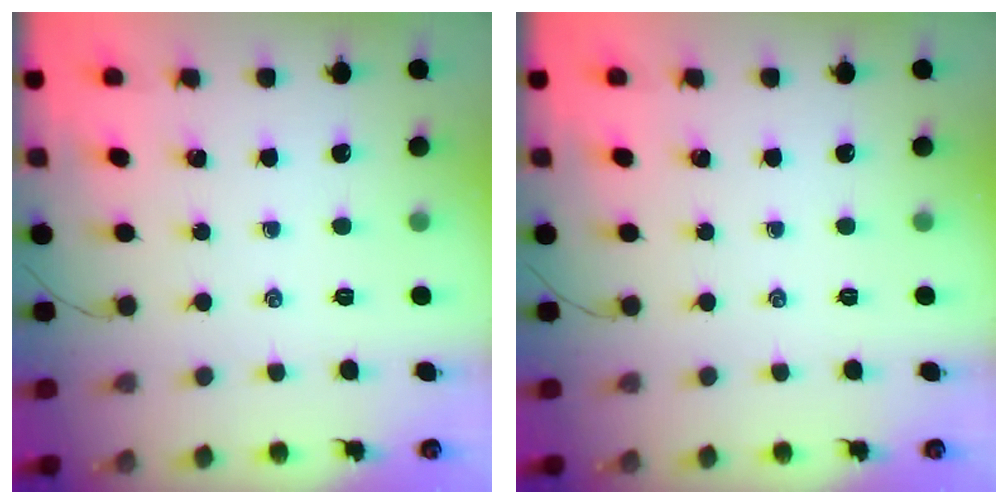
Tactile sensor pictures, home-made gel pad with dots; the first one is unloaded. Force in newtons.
{"total": 0.0}